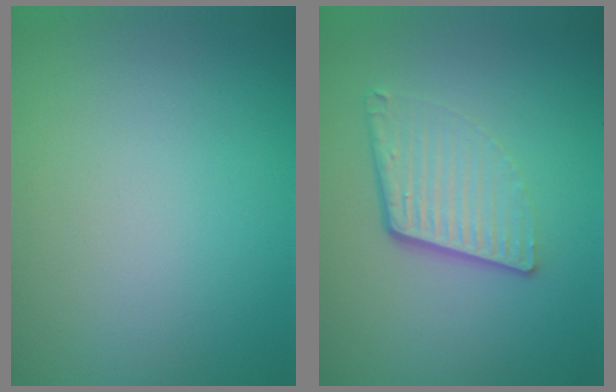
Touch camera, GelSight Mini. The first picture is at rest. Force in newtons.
{"total": 4.4, "press": 2.9, "slide": 3.4}